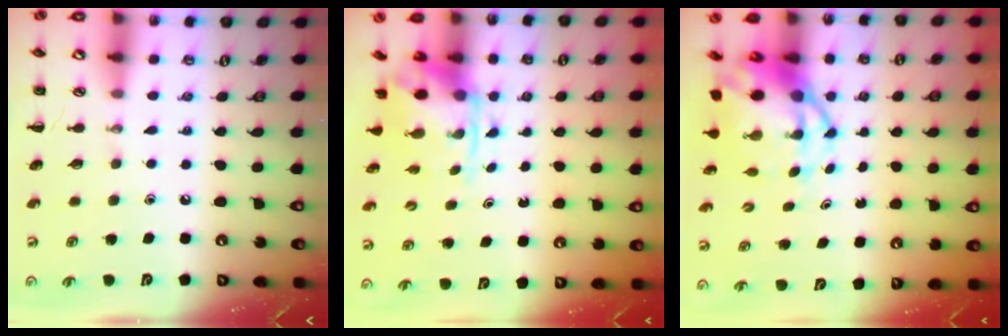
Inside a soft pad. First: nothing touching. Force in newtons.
{"total": 3.8, "press": 3.6, "slide": 0.9}
{"total": 8.0, "press": 7.7, "slide": 2.1}